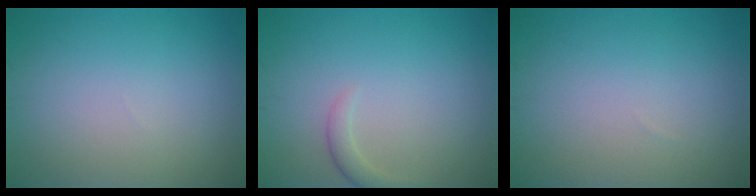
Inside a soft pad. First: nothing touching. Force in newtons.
{"total": 1.4, "press": 1.4, "slide": 0.1}
{"total": 0.0}